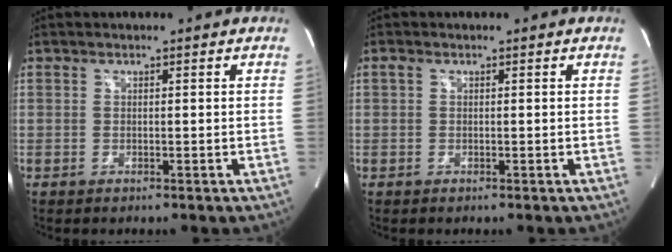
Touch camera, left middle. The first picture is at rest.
{"total": 0.5, "force": [0.2, 0.3, 0.4], "torque": [-0.008, 0.006, 0.000]}